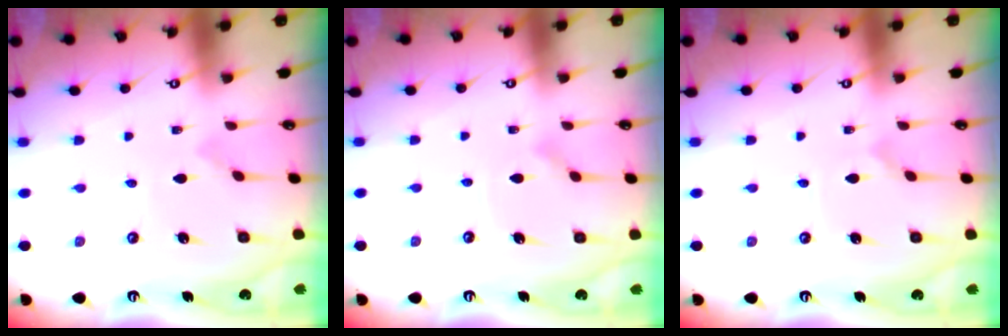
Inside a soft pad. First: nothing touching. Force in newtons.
{"total": 2.2, "press": 2.2, "slide": 0.1}
{"total": 0.0}